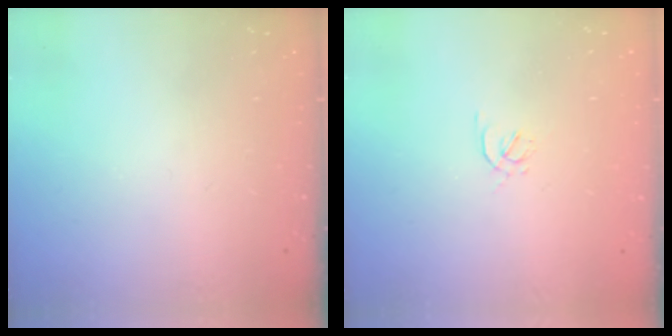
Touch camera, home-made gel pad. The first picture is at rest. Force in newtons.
{"total": 1.6, "press": 1.6, "slide": 0.4}